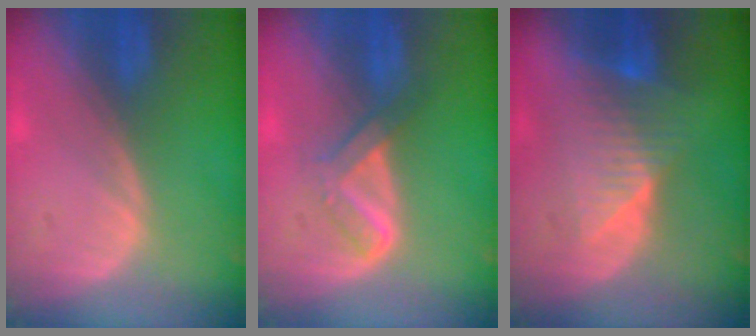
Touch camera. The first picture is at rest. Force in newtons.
{"total": 4.0, "press": 4.0, "slide": 0.5}
{"total": 8.3, "press": 7.1, "slide": 4.2}